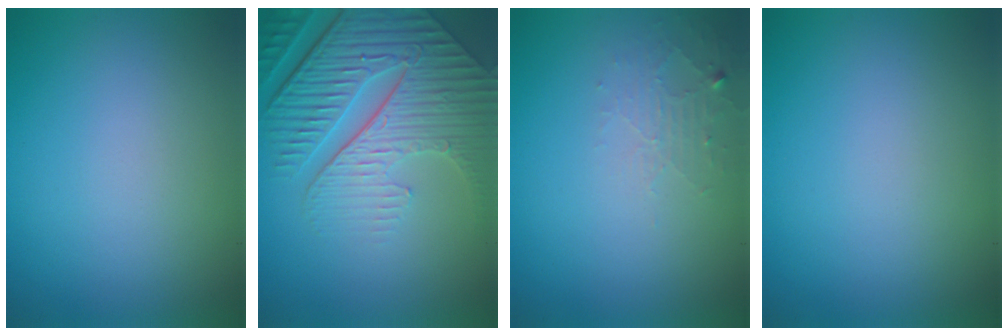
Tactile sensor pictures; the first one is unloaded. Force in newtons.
{"total": 8.9, "press": 6.2, "slide": 6.4}
{"total": 1.7, "press": 1.7, "slide": 0.3}
{"total": 0.0}